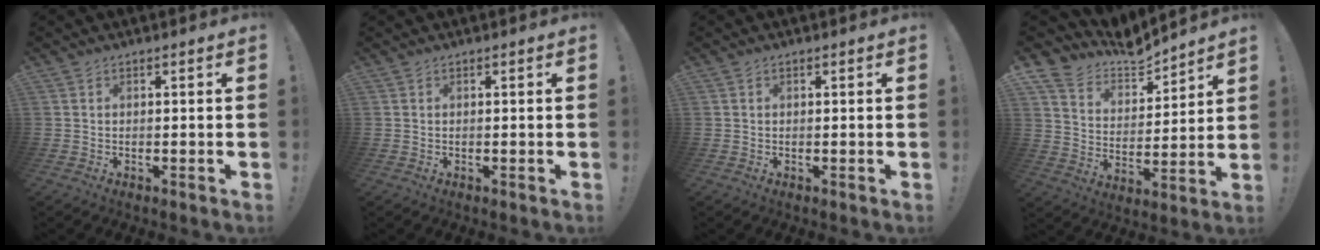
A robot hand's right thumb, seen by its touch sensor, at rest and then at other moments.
{"total": 0.0}
{"total": 0.0}
{"total": 8.7, "force": [8.1, 3.2, -0.4], "torque": [-0.006, -0.089, 0.148]}